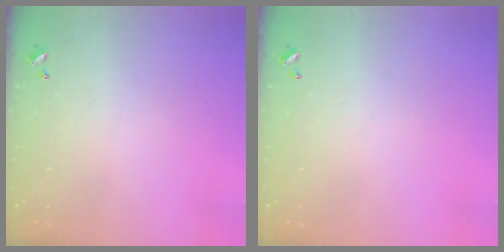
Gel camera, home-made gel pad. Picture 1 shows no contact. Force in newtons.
{"total": 0.0}